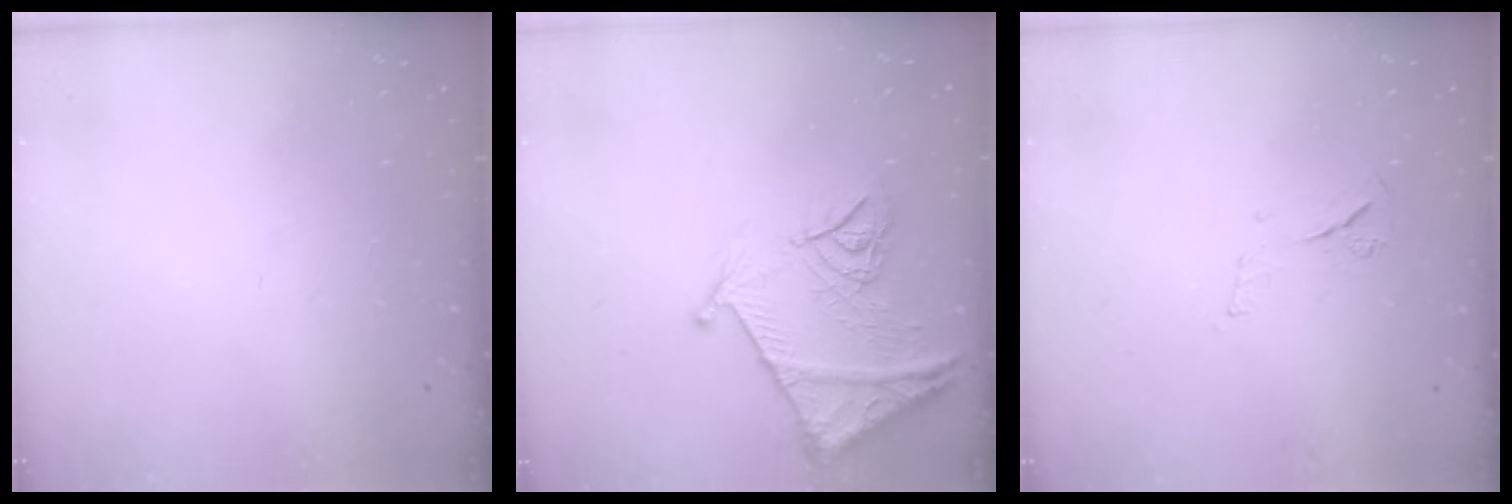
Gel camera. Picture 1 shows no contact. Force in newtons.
{"total": 13.6, "press": 13.6, "slide": 1.5}
{"total": 6.5, "press": 6.5, "slide": 0.8}